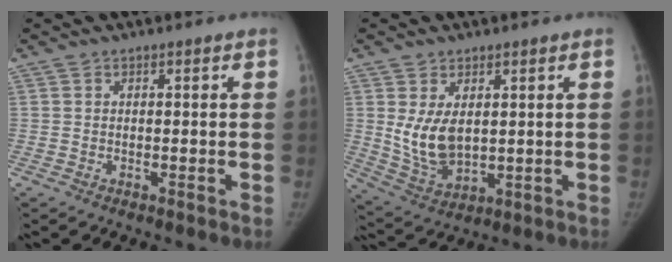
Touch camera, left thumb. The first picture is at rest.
{"total": 8.7, "force": [1.7, 5.1, 6.8], "torque": [-0.118, -0.019, 0.053]}